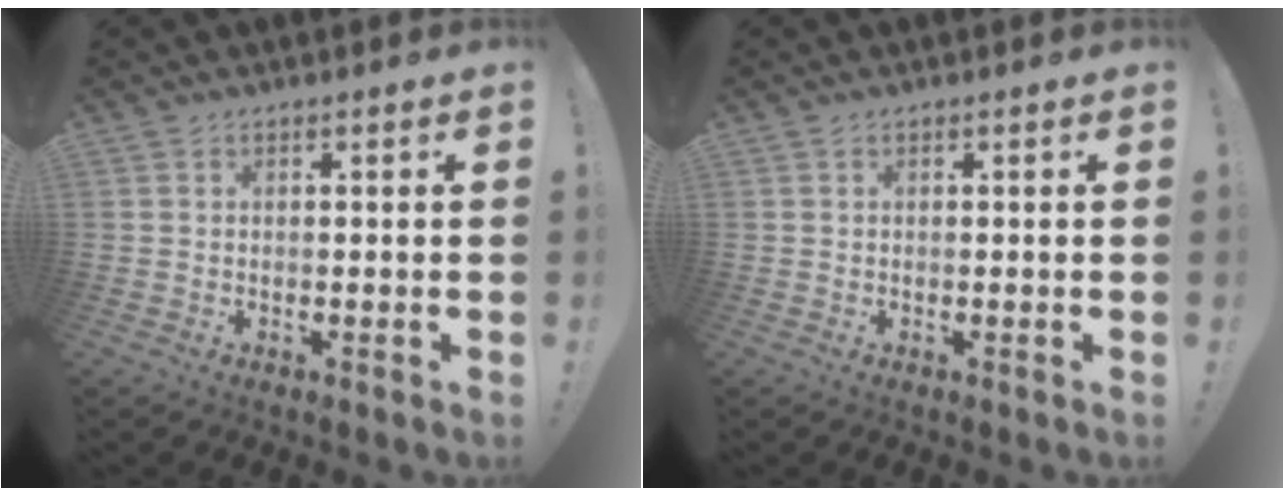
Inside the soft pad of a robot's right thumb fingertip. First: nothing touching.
{"total": 0.0}